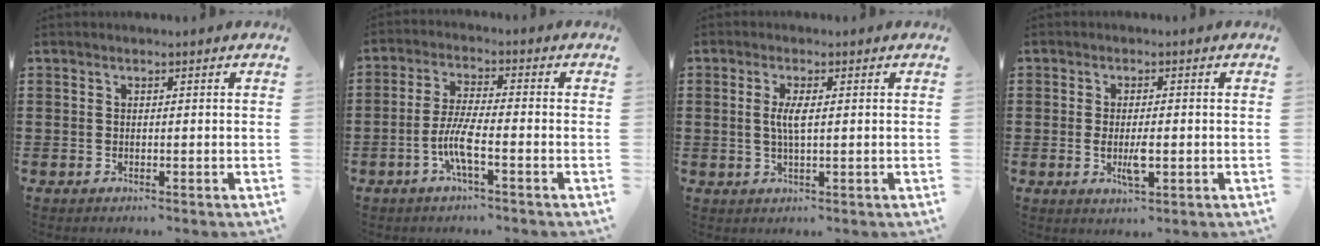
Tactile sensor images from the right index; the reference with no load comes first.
{"total": 6.1, "force": [-2.6, 1.1, 5.4], "torque": [-0.127, -0.013, -0.055]}
{"total": 3.1, "force": [0.3, 0.6, 3.0], "torque": [-0.059, 0.000, 0.003]}
{"total": 3.9, "force": [-0.7, 1.2, 3.7], "torque": [-0.071, -0.004, -0.013]}